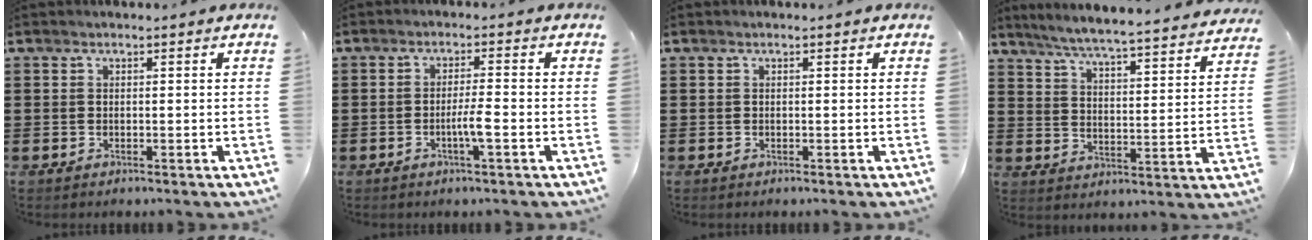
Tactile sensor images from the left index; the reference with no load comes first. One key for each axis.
{"total": 3.5, "fx": -1.2, "fy": 0.2, "fz": 3.3, "tx": -0.067, "ty": -0.004, "tz": -0.026}
{"total": 0.0}
{"total": 5.5, "fx": 5.2, "fy": -0.7, "fz": 1.7, "tx": -0.057, "ty": -0.043, "tz": 0.084}